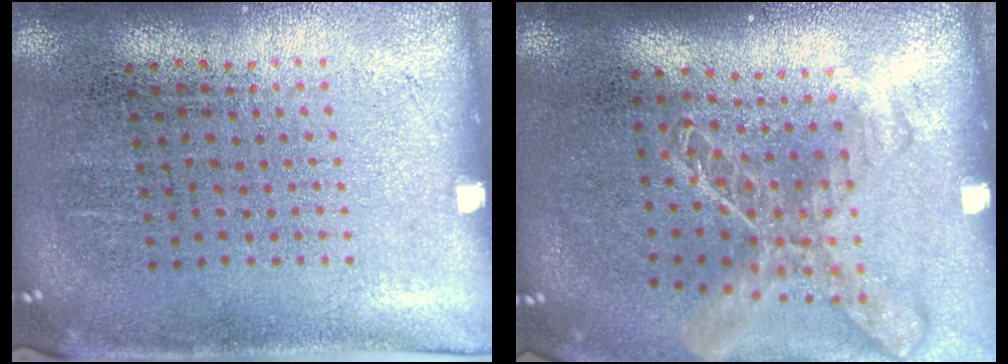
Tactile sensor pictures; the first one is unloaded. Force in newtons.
{"total": 1.9, "press": 1.5, "slide": 1.2}